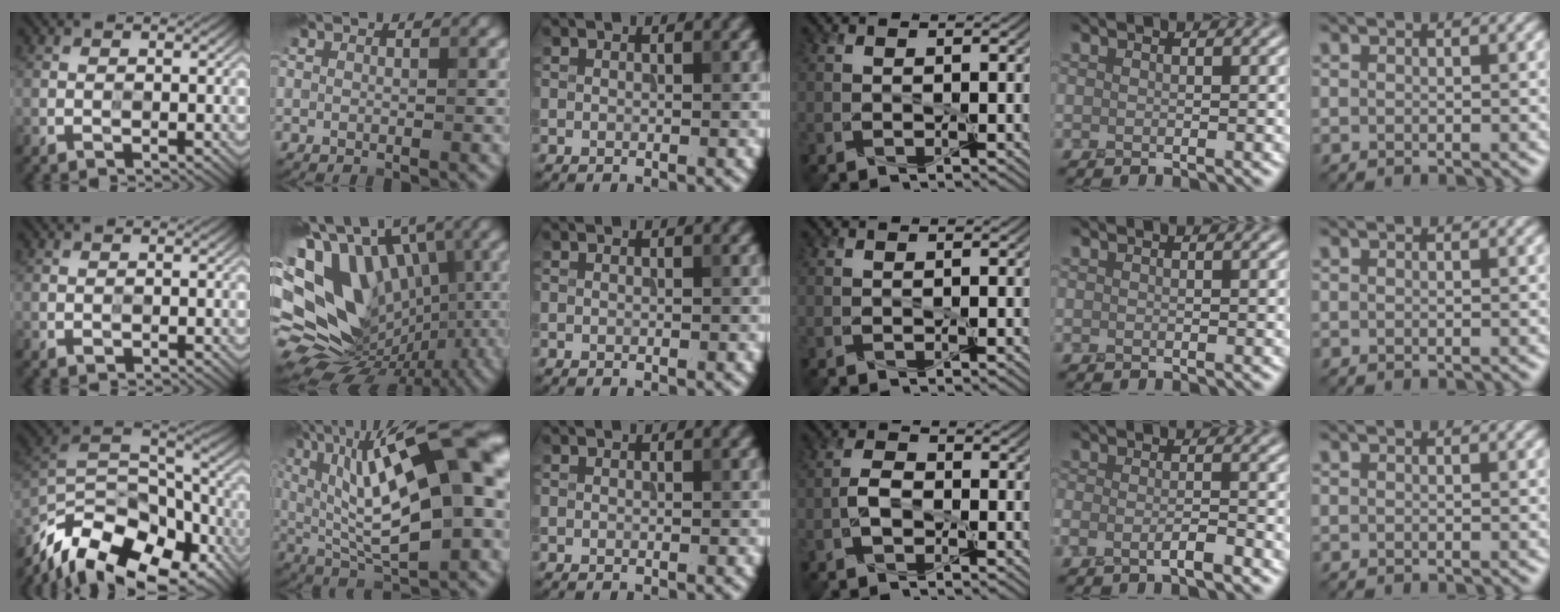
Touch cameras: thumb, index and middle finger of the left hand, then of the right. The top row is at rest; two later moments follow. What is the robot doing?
{"motion": "peel", "object": "sticker"}